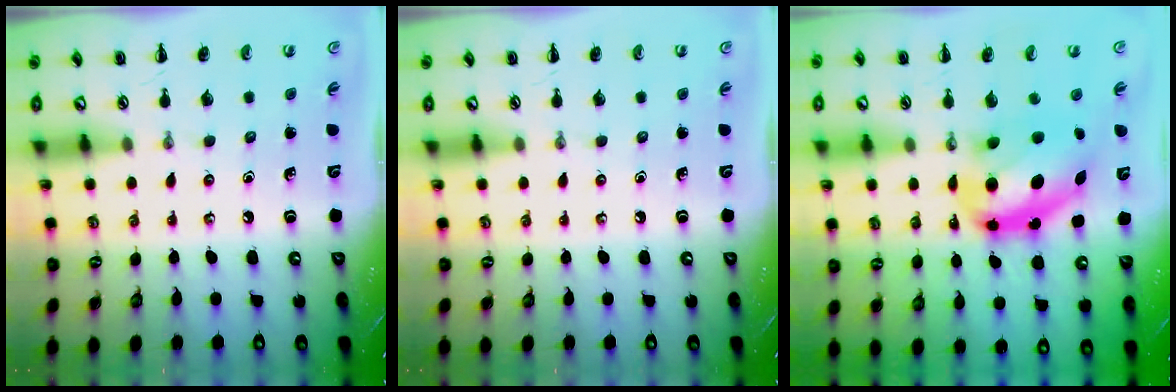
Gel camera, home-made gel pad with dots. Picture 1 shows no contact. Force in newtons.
{"total": 0.0}
{"total": 12.3, "press": 12.0, "slide": 2.8}